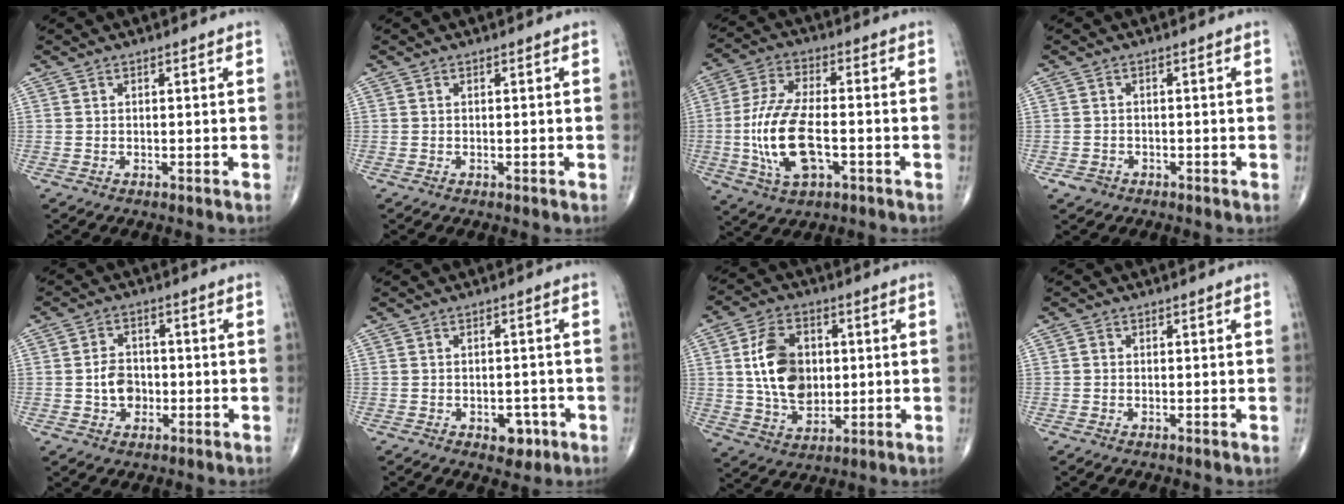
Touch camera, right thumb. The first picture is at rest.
{"total": 0.0}
{"total": 14.2, "force": [-2.8, 6.6, 12.3], "torque": [-0.256, 0.014, -0.048]}
{"total": 1.8, "force": [-1.1, 1.4, 0.4], "torque": [-0.006, 0.008, -0.016]}
{"total": 5.4, "force": [-1.0, 4.2, 3.2], "torque": [-0.035, 0.013, -0.019]}
{"total": 4.1, "force": [-1.8, 2.6, 2.6], "torque": [-0.015, 0.010, -0.019]}
{"total": 13.0, "force": [1.5, 8.9, 9.4], "torque": [-0.145, -0.004, 0.031]}
{"total": 0.7, "force": [-0.1, 0.6, 0.3], "torque": [-0.002, 0.001, -0.004]}